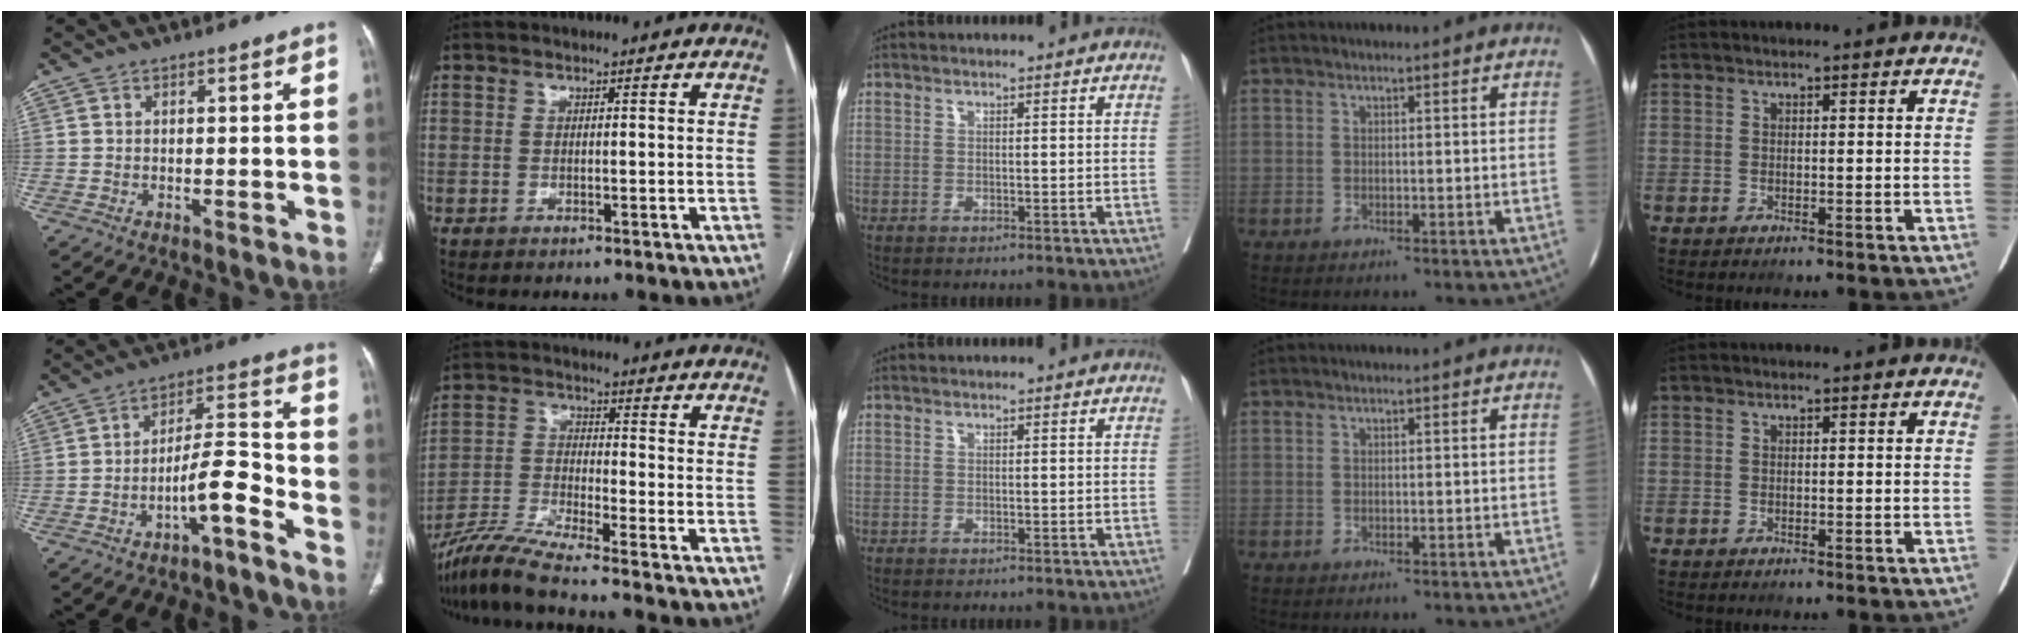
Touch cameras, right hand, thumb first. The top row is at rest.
{"thumb": {"total": 8.1, "force": [-4.7, 1.6, 6.4], "torque": [-0.108, 0.063, -0.078]}, "index": {"total": 8.9, "force": [-7.9, -1.6, 3.8], "torque": [-0.083, -0.023, -0.154]}}